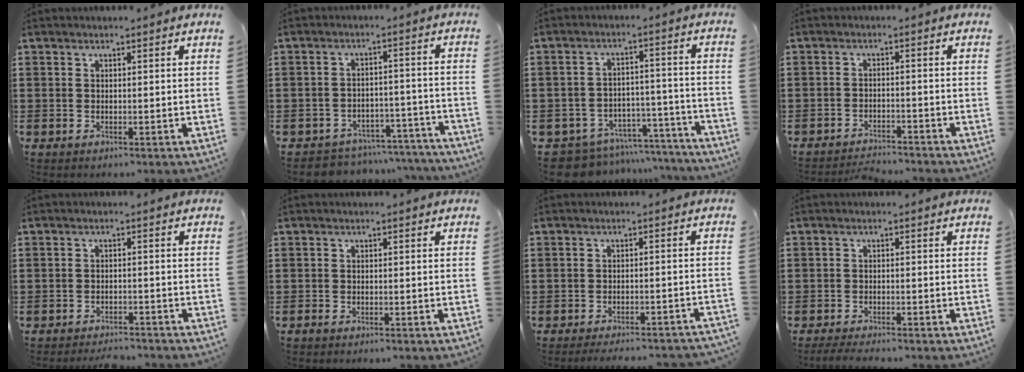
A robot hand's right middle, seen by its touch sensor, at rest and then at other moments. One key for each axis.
{"total": 4.4, "fx": -4.3, "fy": 0.7, "fz": 0.0, "tx": -0.006, "ty": 0.008, "tz": -0.090}
{"total": 8.1, "fx": -7.8, "fy": 1.8, "fz": 1.4, "tx": -0.034, "ty": 0.021, "tz": -0.153}
{"total": 2.6, "fx": -2.6, "fy": 0.1, "fz": 0.1, "tx": -0.009, "ty": -0.003, "tz": -0.053}
{"total": 2.5, "fx": -2.5, "fy": 0.1, "fz": 0.2, "tx": -0.011, "ty": -0.003, "tz": -0.051}
{"total": 0.7, "fx": -0.7, "fy": 0.1, "fz": 0.2, "tx": -0.007, "ty": -0.002, "tz": -0.013}
{"total": 2.7, "fx": -2.7, "fy": -0.2, "fz": 0.7, "tx": -0.013, "ty": -0.001, "tz": -0.053}
{"total": 2.0, "fx": -2.0, "fy": -0.1, "fz": 0.4, "tx": -0.018, "ty": -0.007, "tz": -0.041}